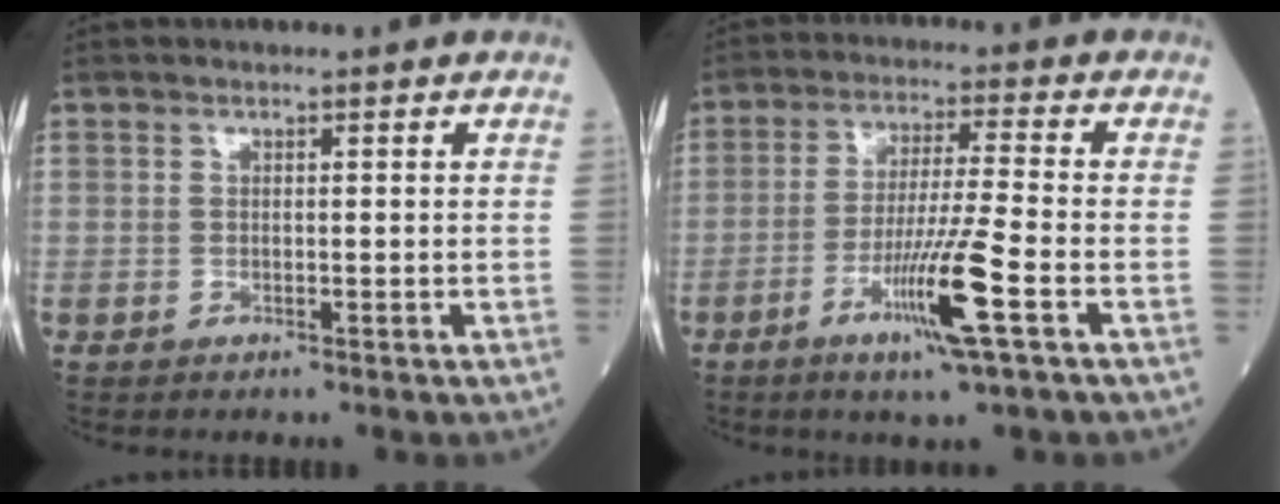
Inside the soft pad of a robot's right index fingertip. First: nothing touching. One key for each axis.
{"total": 10.0, "fx": -4.4, "fy": -0.9, "fz": 9.0, "tx": -0.166, "ty": -0.018, "tz": -0.082}